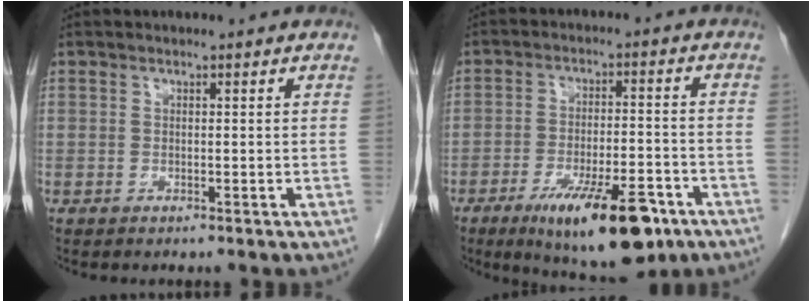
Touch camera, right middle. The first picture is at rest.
{"total": 14.7, "force": [-8.7, 3.7, 11.3], "torque": [-0.160, -0.015, -0.129]}